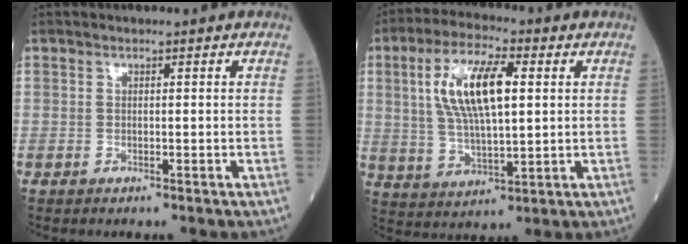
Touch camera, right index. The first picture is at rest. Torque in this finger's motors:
{"motor_torque": [1.32, 0.82, 0.32, 0.21]}